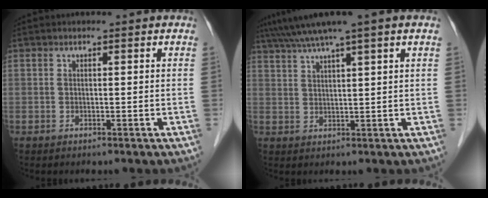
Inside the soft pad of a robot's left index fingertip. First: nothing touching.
{"total": 8.1, "force": [5.9, -0.6, 5.5], "torque": [-0.095, 0.039, 0.094]}